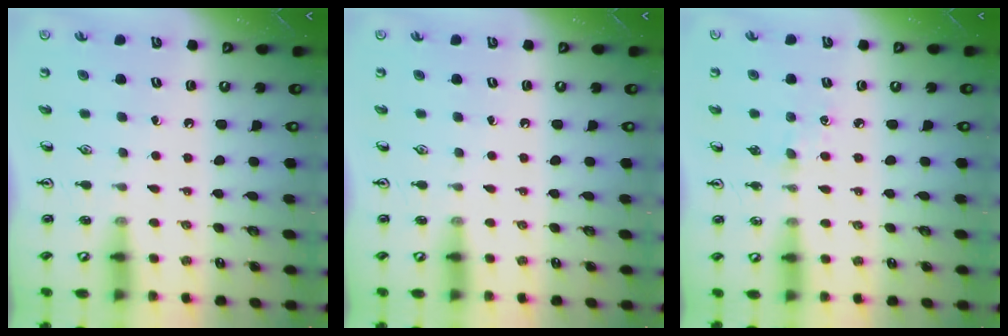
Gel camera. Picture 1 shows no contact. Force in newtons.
{"total": 0.0}
{"total": 3.2, "press": 3.2, "slide": 0.5}